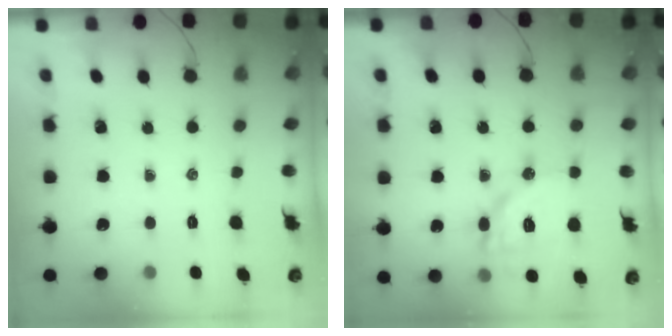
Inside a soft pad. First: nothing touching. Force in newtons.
{"total": 14.7, "press": 14.6, "slide": 1.8}